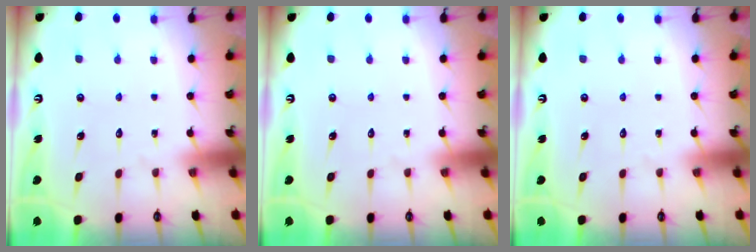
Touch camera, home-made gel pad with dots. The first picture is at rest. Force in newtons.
{"total": 0.0}
{"total": 0.0}